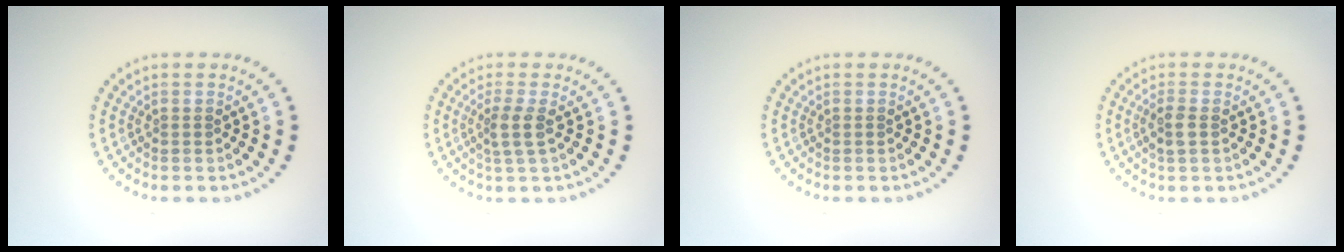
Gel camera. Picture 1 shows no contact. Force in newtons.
{"total": 1.8, "press": 1.5, "slide": 1.0}
{"total": 0.0}
{"total": 1.6, "press": 1.5, "slide": 0.5}